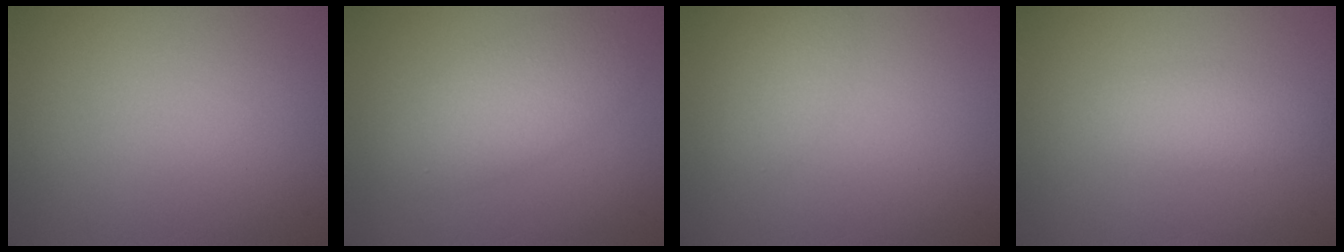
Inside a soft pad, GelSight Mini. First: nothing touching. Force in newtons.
{"total": 4.4, "press": 4.4, "slide": 0.2}
{"total": 1.6, "press": 1.6, "slide": 0.1}
{"total": 2.2, "press": 2.2, "slide": 0.0}